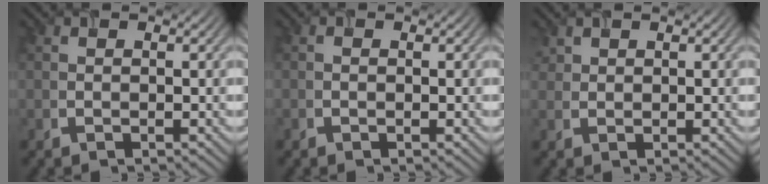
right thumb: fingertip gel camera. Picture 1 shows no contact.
{"total": 0.0}
{"total": 1.3, "force": [1.1, 0.8, 0.2], "torque": [-0.008, 0.001, 0.027]}